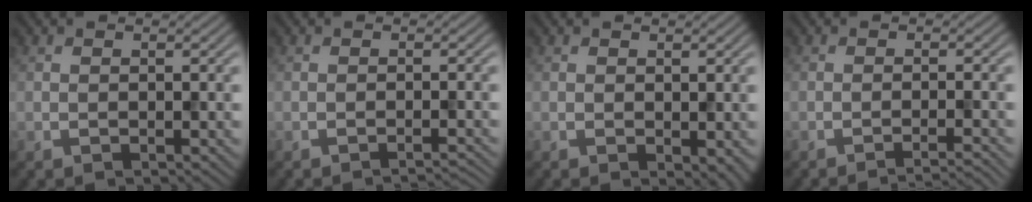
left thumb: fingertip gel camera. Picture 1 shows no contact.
{"total": 1.6, "force": [-1.3, 0.2, 0.9], "torque": [0.000, 0.002, -0.026]}
{"total": 2.0, "force": [-0.4, 1.0, 1.7], "torque": [-0.023, -0.009, -0.003]}
{"total": 2.8, "force": [-2.2, 0.2, 1.7], "torque": [-0.014, 0.005, -0.046]}